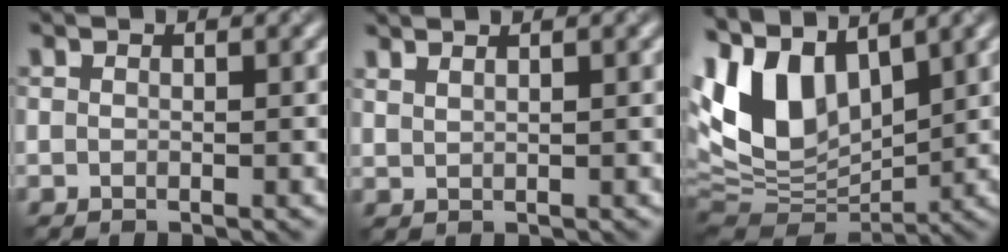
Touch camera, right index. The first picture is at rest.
{"total": 2.1, "force": [1.8, 0.7, 0.6], "torque": [0.005, 0.003, 0.014]}
{"total": 10.1, "force": [4.6, 5.7, 6.9], "torque": [-0.165, 0.015, 0.084]}